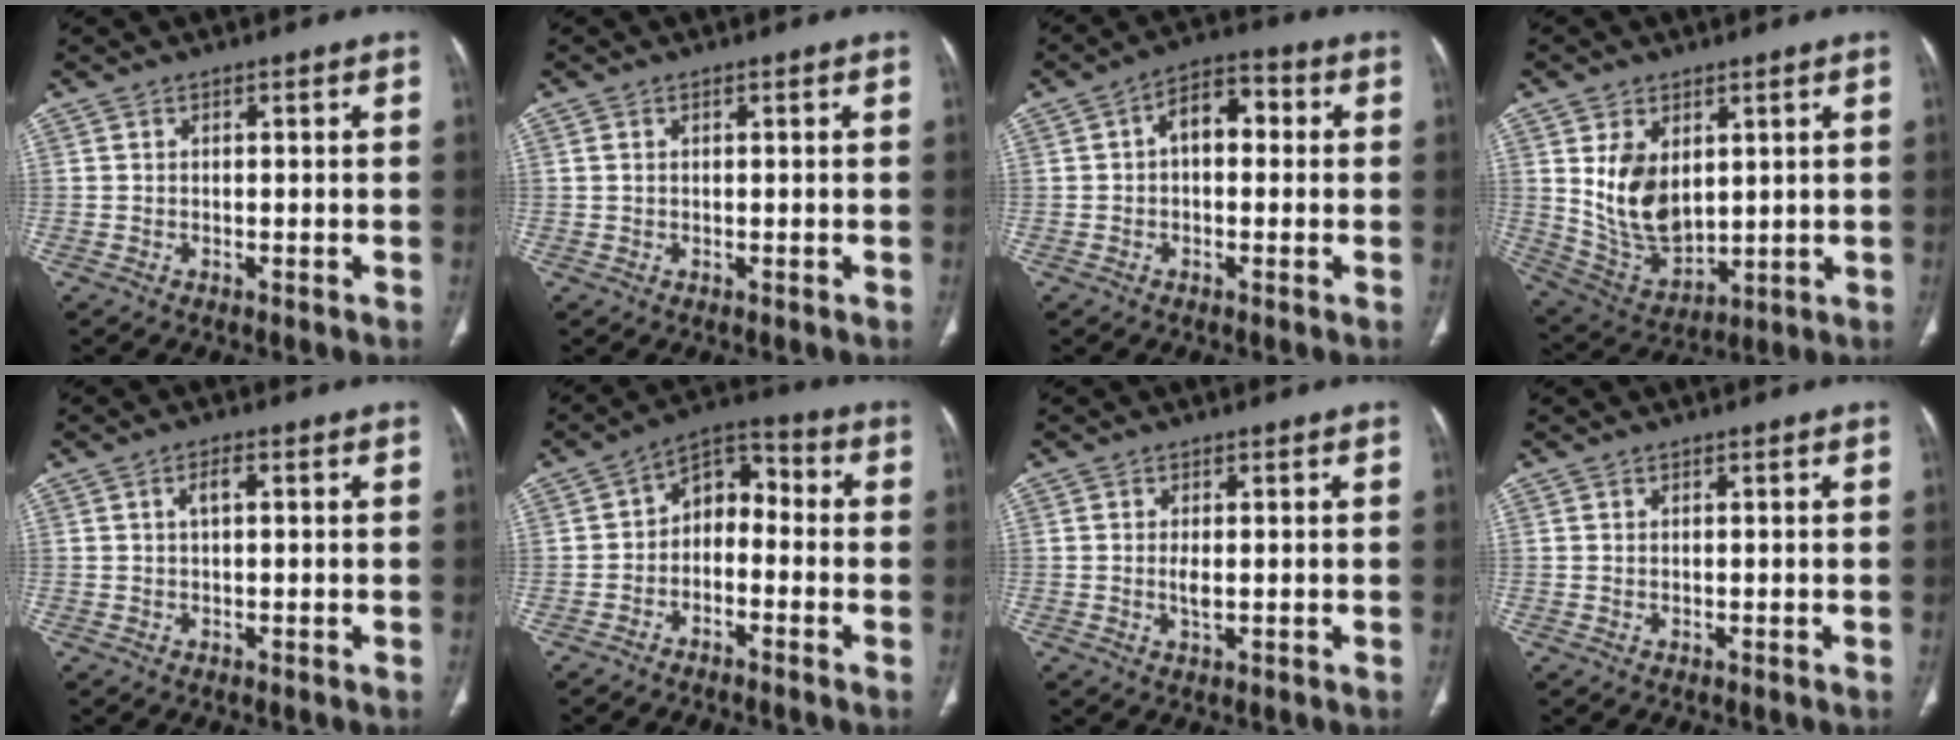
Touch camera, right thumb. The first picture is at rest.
{"total": 0.7, "force": [0.3, 0.5, 0.5], "torque": [-0.013, 0.009, 0.009]}
{"total": 7.5, "force": [0.7, 4.7, 5.8], "torque": [-0.065, 0.028, 0.002]}
{"total": 12.3, "force": [2.8, 7.9, 8.9], "torque": [-0.135, -0.024, 0.077]}
{"total": 2.1, "force": [0.5, 0.9, 1.8], "torque": [-0.037, 0.006, 0.009]}
{"total": 7.9, "force": [-1.7, 5.5, 5.3], "torque": [-0.056, 0.045, -0.046]}
{"total": 1.9, "force": [0.0, 0.8, 1.8], "torque": [-0.040, -0.005, 0.003]}
{"total": 0.0}